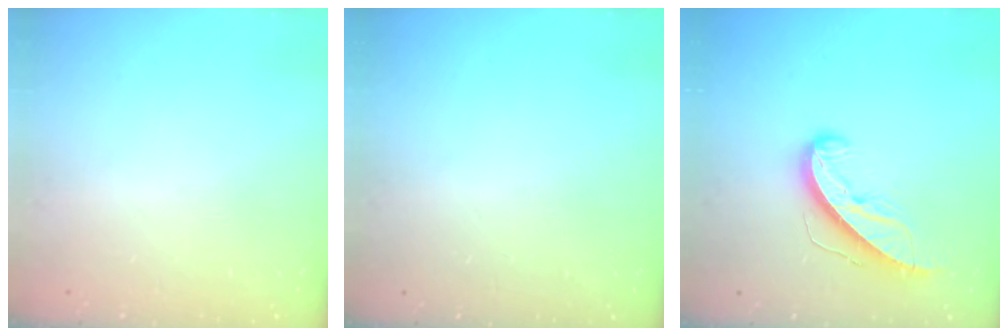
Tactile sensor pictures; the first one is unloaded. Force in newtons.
{"total": 0.0}
{"total": 9.4, "press": 9.4, "slide": 0.5}